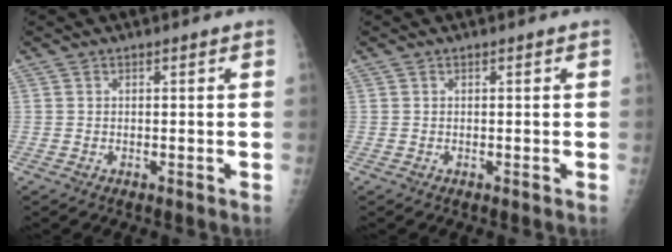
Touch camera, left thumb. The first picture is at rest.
{"total": 0.0}